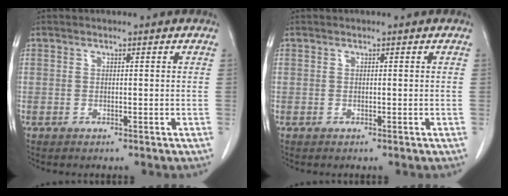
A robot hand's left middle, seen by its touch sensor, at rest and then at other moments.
{"total": 0.0}